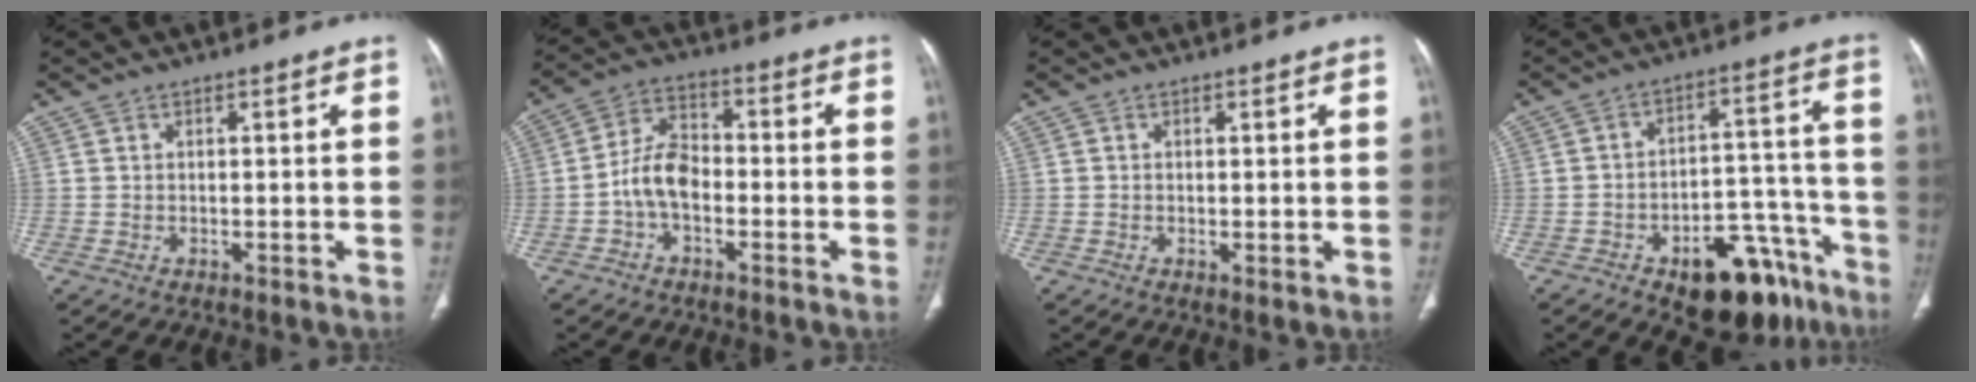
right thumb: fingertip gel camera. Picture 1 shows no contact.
{"total": 7.6, "force": [-2.2, 4.7, 5.6], "torque": [-0.099, 0.029, -0.052]}
{"total": 0.8, "force": [-0.1, 0.3, 0.8], "torque": [-0.019, -0.005, -0.001]}
{"total": 18.2, "force": [-10.9, 9.1, 11.3], "torque": [-0.092, 0.091, -0.148]}